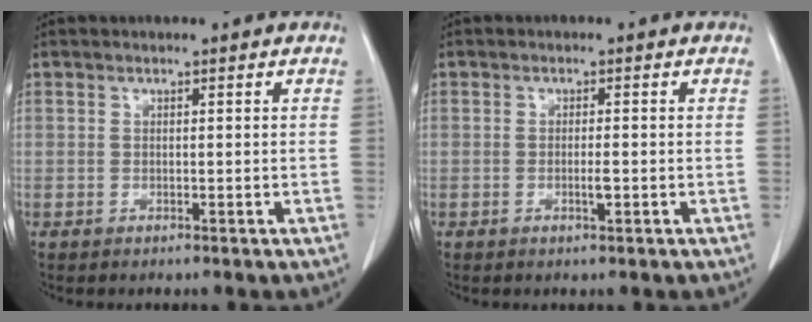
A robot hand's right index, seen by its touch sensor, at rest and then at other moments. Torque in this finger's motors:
{"motor_torque": [0.02, -0.05, -0.03, 0.02]}